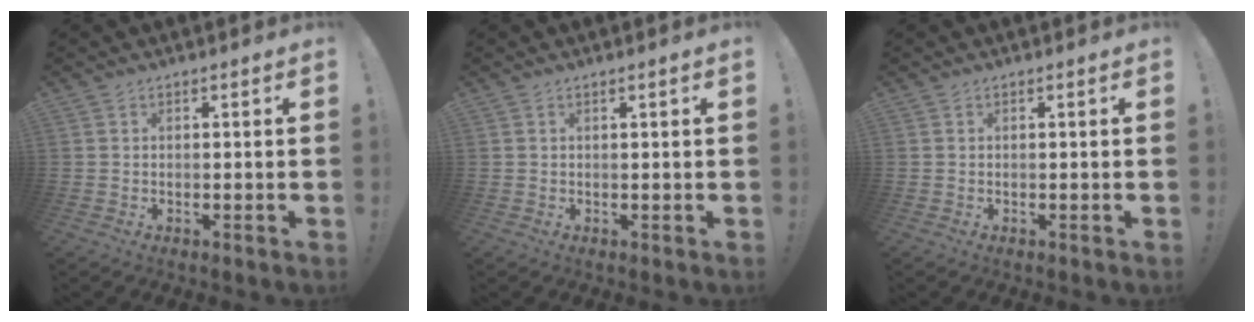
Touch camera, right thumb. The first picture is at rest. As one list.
[{"total": 1.5, "force": [0.6, -0.2, 1.3], "torque": [-0.020, -0.002, 0.008]}, {"total": 0.0}]